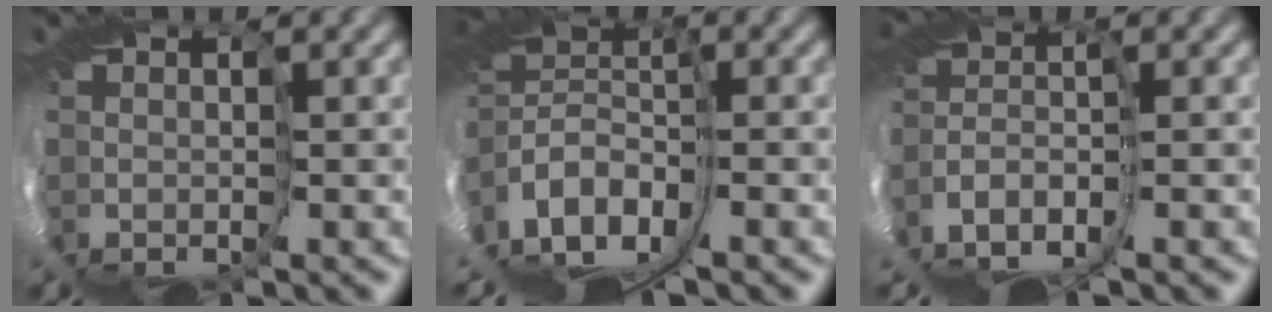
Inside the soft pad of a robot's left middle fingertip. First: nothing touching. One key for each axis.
{"total": 5.8, "fx": -4.1, "fy": 0.9, "fz": 4.0, "tx": -0.107, "ty": 0.018, "tz": -0.061}
{"total": 4.8, "fx": -4.4, "fy": -0.6, "fz": 1.8, "tx": -0.082, "ty": 0.006, "tz": -0.085}